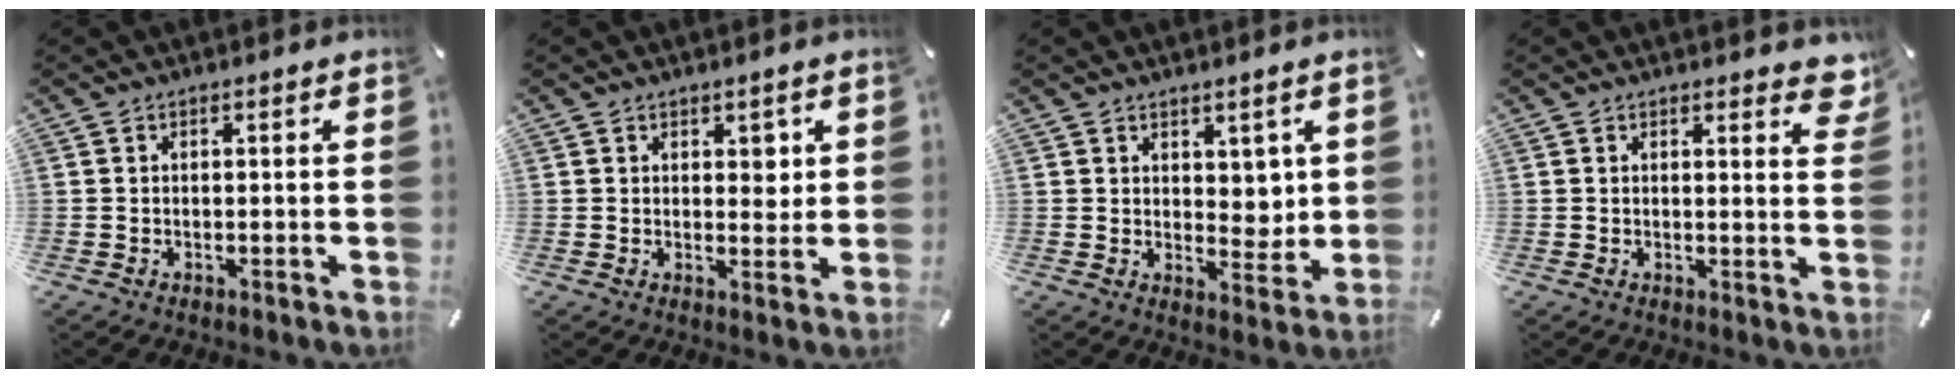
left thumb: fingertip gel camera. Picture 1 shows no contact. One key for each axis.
{"total": 3.5, "fx": 1.4, "fy": 2.5, "fz": 2.0, "tx": -0.001, "ty": -0.011, "tz": 0.016}
{"total": 5.6, "fx": 2.7, "fy": 4.2, "fz": 2.5, "tx": -0.019, "ty": -0.019, "tz": 0.047}
{"total": 3.6, "fx": 2.6, "fy": 1.5, "fz": 1.9, "tx": -0.006, "ty": -0.019, "tz": 0.038}